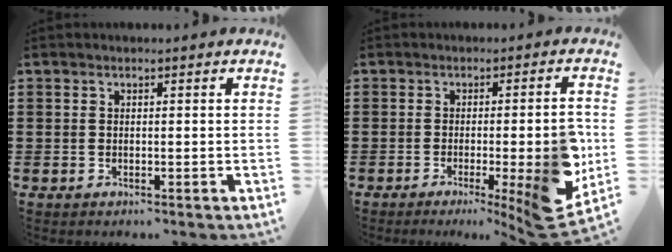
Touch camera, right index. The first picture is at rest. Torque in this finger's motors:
{"motor_torque": [1.27, -0.60, 0.53, 0.11]}